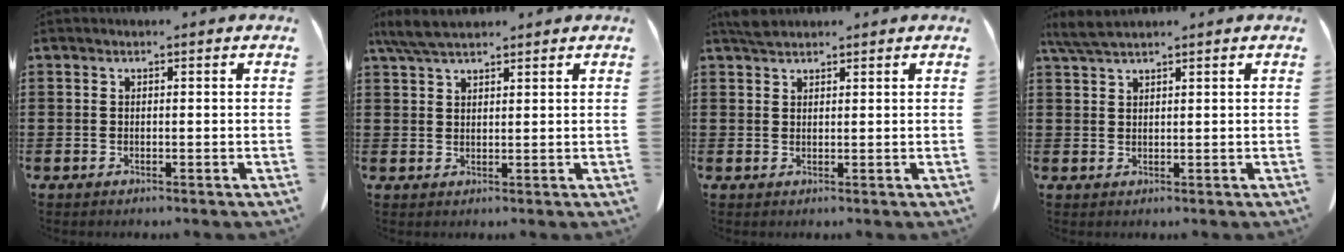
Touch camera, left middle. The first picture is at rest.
{"total": 4.6, "force": [3.7, 1.0, 2.5], "torque": [-0.058, -0.001, 0.070]}
{"total": 1.9, "force": [1.7, 0.6, 0.7], "torque": [-0.018, 0.003, 0.033]}
{"total": 3.0, "force": [2.4, 0.3, 1.8], "torque": [-0.041, 0.000, 0.046]}